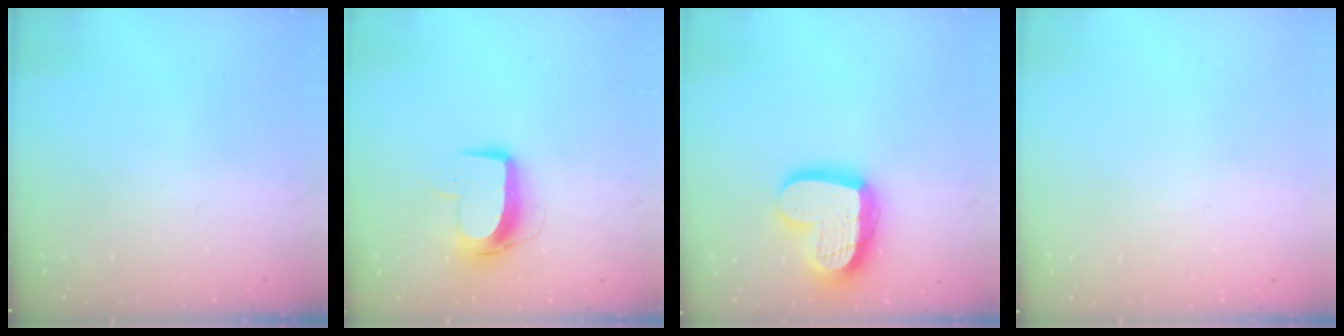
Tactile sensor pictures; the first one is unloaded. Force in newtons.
{"total": 10.3, "press": 10.3, "slide": 0.8}
{"total": 19.1, "press": 19.0, "slide": 2.0}
{"total": 0.0}